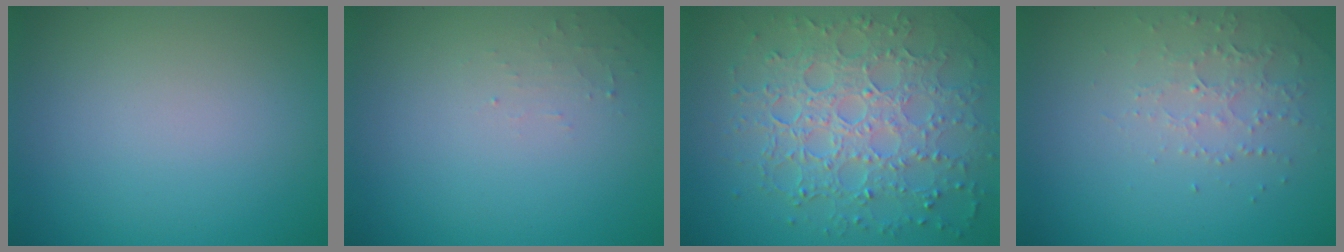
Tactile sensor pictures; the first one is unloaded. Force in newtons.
{"total": 1.1, "press": 1.1, "slide": 0.2}
{"total": 8.1, "press": 5.7, "slide": 5.8}
{"total": 2.2, "press": 2.1, "slide": 0.6}